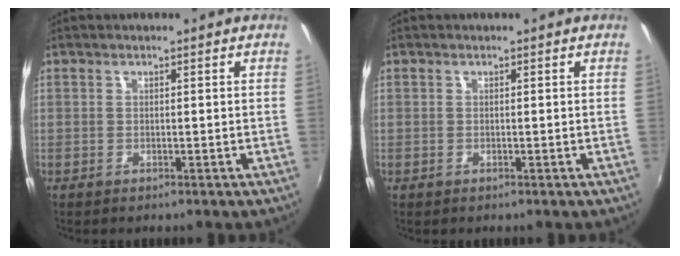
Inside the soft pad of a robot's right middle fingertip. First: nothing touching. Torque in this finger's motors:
{"motor_torque": [0.71, -0.87, 0.08, 0.05]}